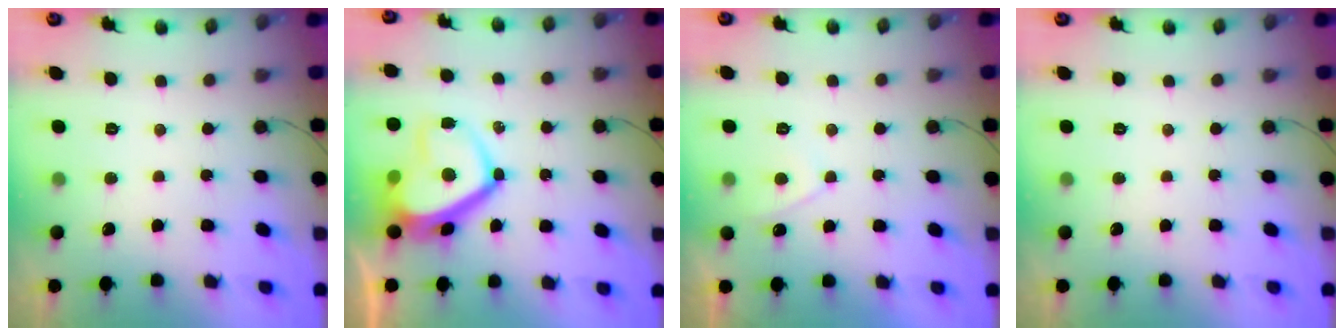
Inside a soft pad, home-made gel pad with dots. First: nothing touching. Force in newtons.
{"total": 12.6, "press": 12.6, "slide": 1.5}
{"total": 2.4, "press": 2.4, "slide": 0.5}
{"total": 0.0}